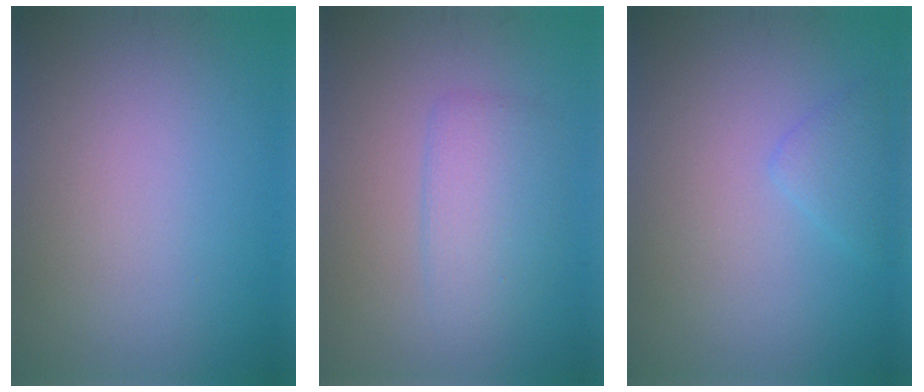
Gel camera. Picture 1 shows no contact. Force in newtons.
{"total": 3.0, "press": 3.0, "slide": 0.1}
{"total": 1.6, "press": 1.6, "slide": 0.1}